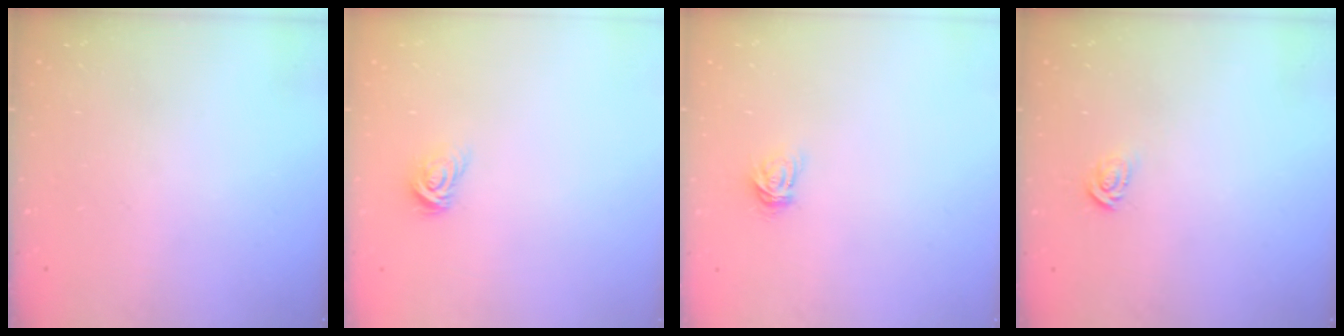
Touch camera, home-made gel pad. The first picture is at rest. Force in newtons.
{"total": 3.7, "press": 3.7, "slide": 0.4}
{"total": 5.1, "press": 5.1, "slide": 0.5}
{"total": 3.1, "press": 3.1, "slide": 0.0}